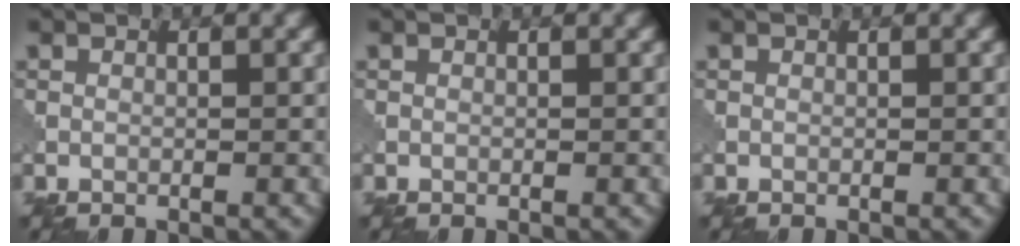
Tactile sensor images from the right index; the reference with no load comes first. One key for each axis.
{"total": 0.0}
{"total": 0.0}